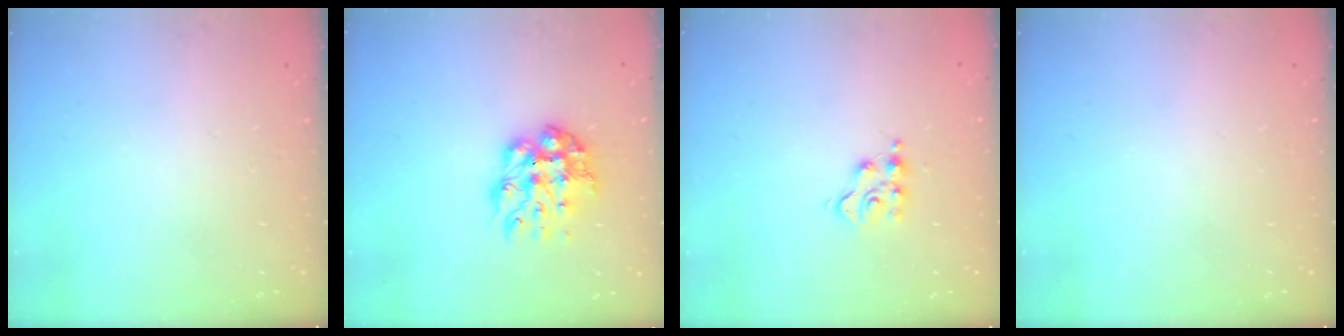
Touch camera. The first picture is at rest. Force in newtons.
{"total": 10.5, "press": 10.5, "slide": 0.8}
{"total": 6.1, "press": 6.1, "slide": 0.5}
{"total": 0.0}